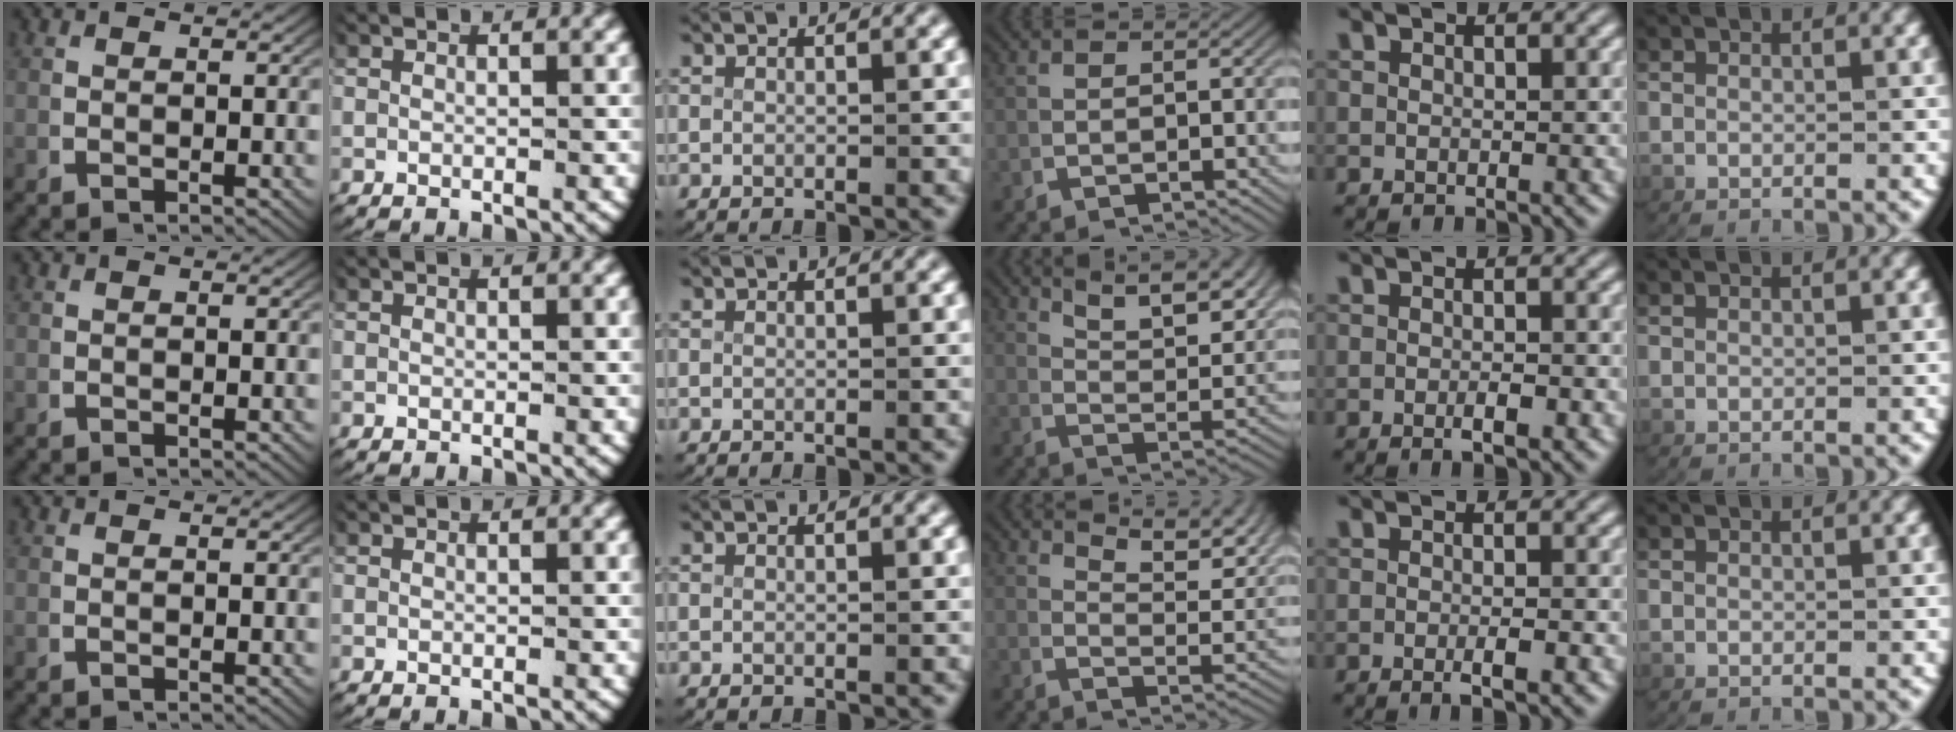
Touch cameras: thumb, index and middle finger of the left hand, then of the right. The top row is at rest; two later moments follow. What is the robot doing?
{"motion": "lift_and_place", "object": "map"}